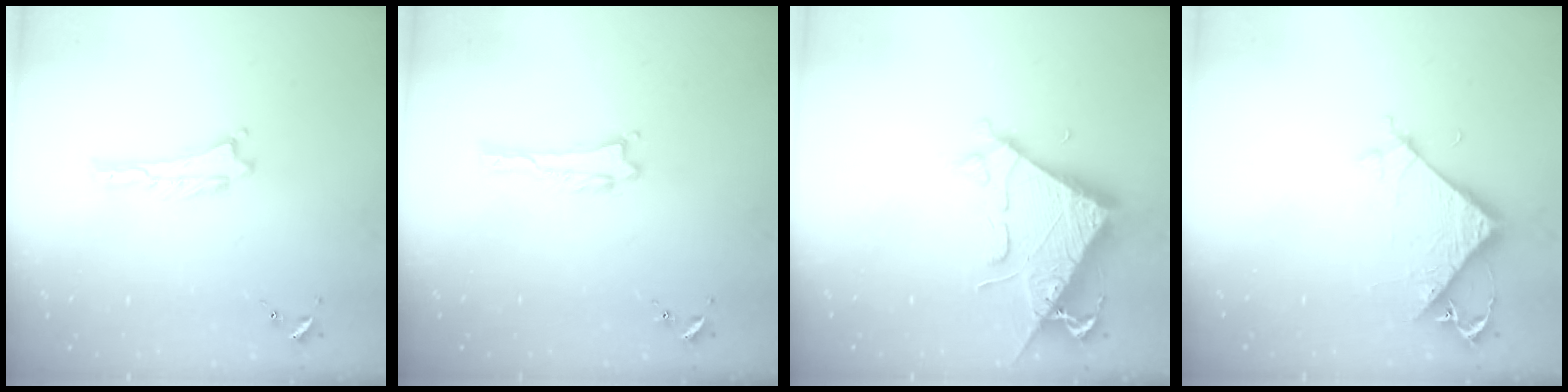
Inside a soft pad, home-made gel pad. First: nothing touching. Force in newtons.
{"total": 0.0}
{"total": 7.8, "press": 7.8, "slide": 0.7}
{"total": 6.6, "press": 6.6, "slide": 0.3}